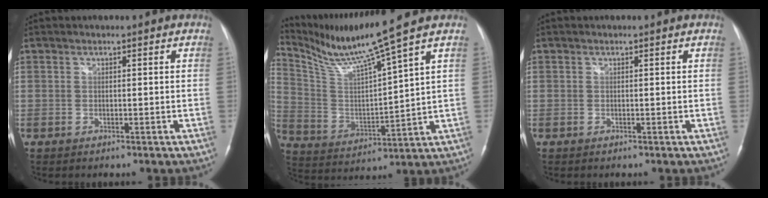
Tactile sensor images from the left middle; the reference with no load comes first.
{"total": 12.0, "force": [10.0, -3.1, 5.8], "torque": [-0.120, -0.020, 0.199]}
{"total": 0.0}